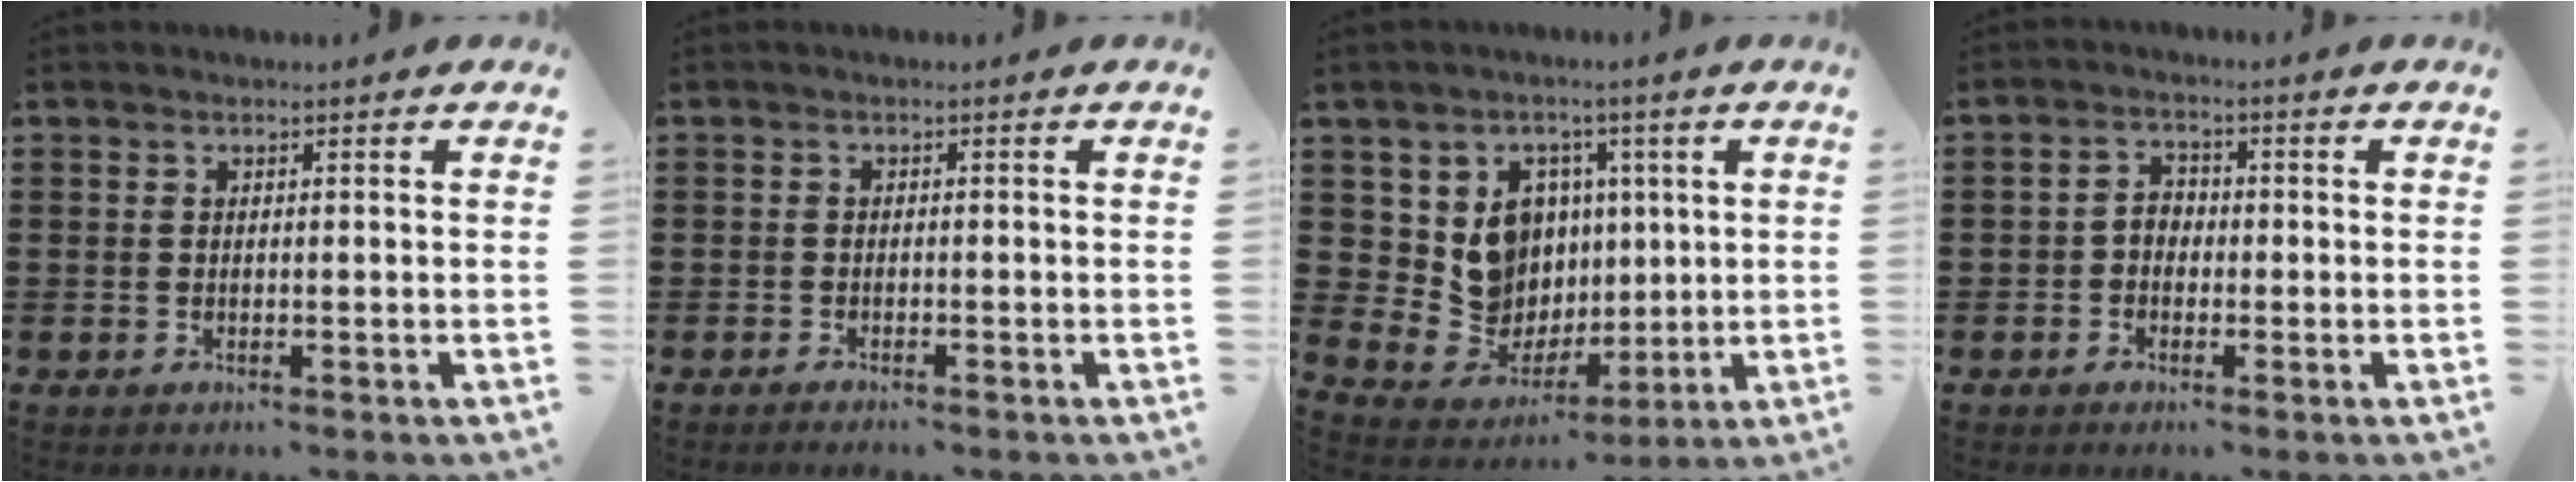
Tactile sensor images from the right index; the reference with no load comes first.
{"total": 1.0, "force": [-1.0, -0.2, 0.1], "torque": [-0.005, -0.005, -0.018]}
{"total": 10.5, "force": [2.3, 9.5, 3.8], "torque": [-0.106, -0.018, 0.048]}
{"total": 1.9, "force": [-0.9, 1.4, 1.0], "torque": [-0.022, 0.008, -0.021]}